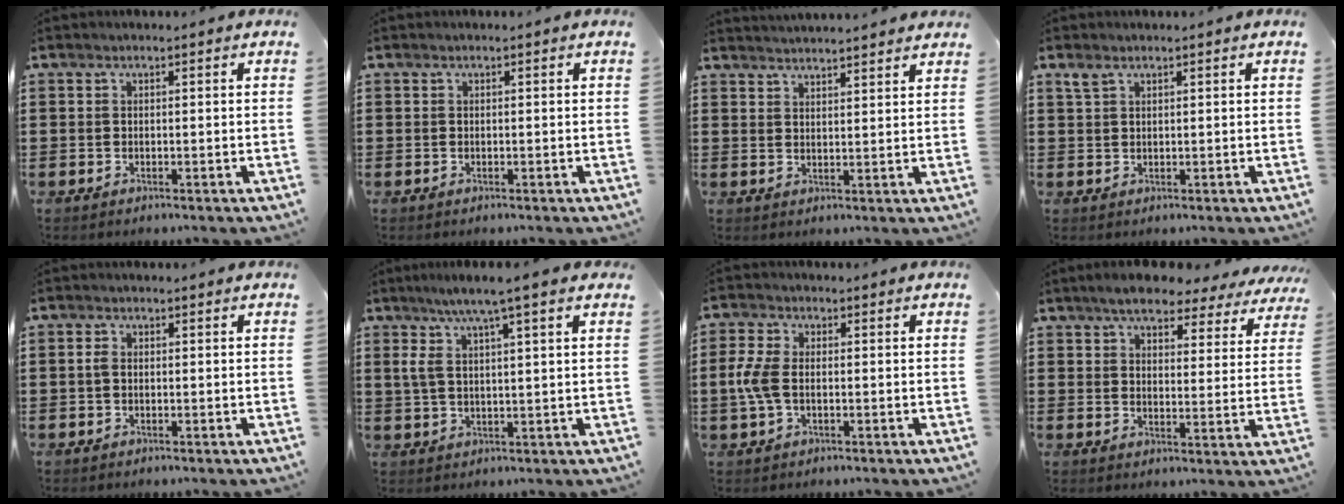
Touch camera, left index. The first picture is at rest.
{"total": 0.0}
{"total": 2.8, "force": [2.8, -0.4, 0.0], "torque": [-0.007, -0.011, 0.052]}
{"total": 1.6, "force": [0.9, 0.8, 1.1], "torque": [-0.027, 0.005, 0.017]}
{"total": 1.5, "force": [-0.1, 0.8, 1.2], "torque": [-0.027, 0.002, -0.002]}
{"total": 6.4, "force": [3.7, 0.6, 5.2], "torque": [-0.110, 0.000, 0.061]}
{"total": 4.9, "force": [-0.4, 2.8, 4.0], "torque": [-0.105, -0.002, -0.015]}
{"total": 6.2, "force": [5.5, 1.6, 2.3], "torque": [-0.061, -0.018, 0.097]}